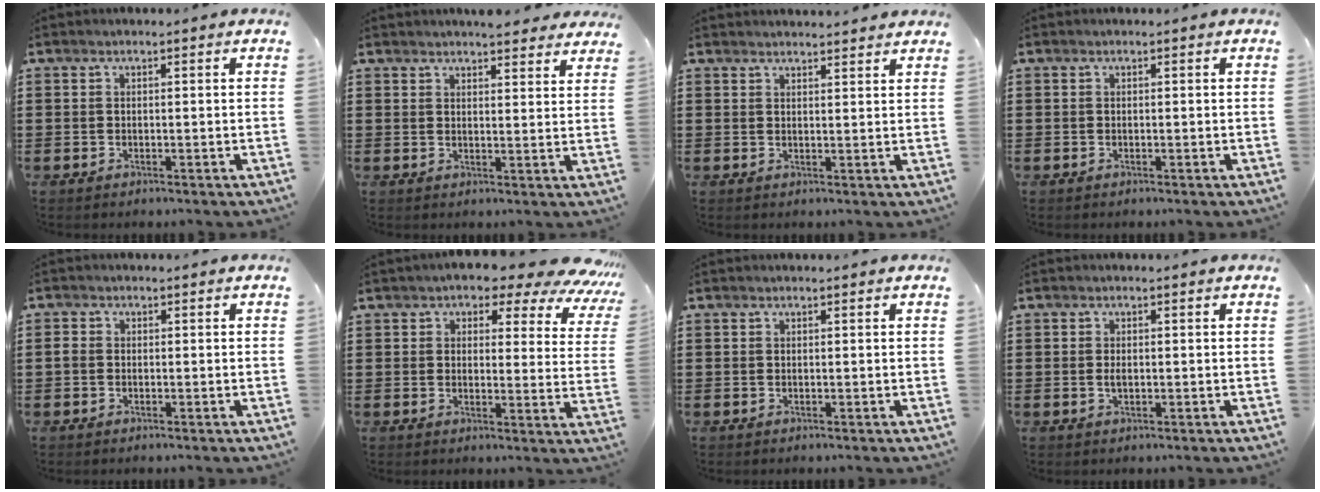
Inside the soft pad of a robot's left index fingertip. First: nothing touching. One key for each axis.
{"total": 3.7, "fx": 3.6, "fy": 0.4, "fz": 0.8, "tx": -0.016, "ty": -0.011, "tz": 0.067}
{"total": 2.1, "fx": 2.1, "fy": -0.1, "fz": 0.1, "tx": -0.006, "ty": -0.002, "tz": 0.040}
{"total": 0.0}
{"total": 1.2, "fx": -0.3, "fy": 0.9, "fz": 0.6, "tx": -0.022, "ty": 0.000, "tz": -0.009}
{"total": 5.3, "fx": 4.5, "fy": 1.6, "fz": 2.2, "tx": -0.051, "ty": -0.026, "tz": 0.071}
{"total": 0.0}
{"total": 1.2, "fx": -0.1, "fy": 0.6, "fz": 1.1, "tx": -0.023, "ty": 0.001, "tz": -0.003}